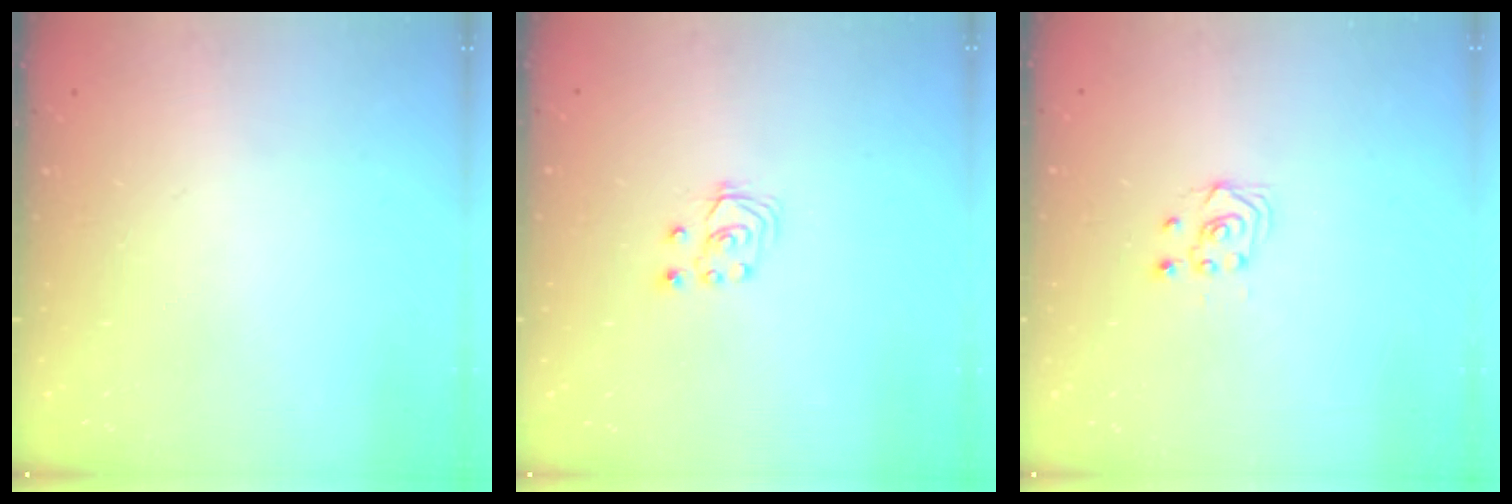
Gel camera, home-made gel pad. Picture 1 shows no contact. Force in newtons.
{"total": 2.8, "press": 2.7, "slide": 0.7}
{"total": 3.0, "press": 2.8, "slide": 1.1}